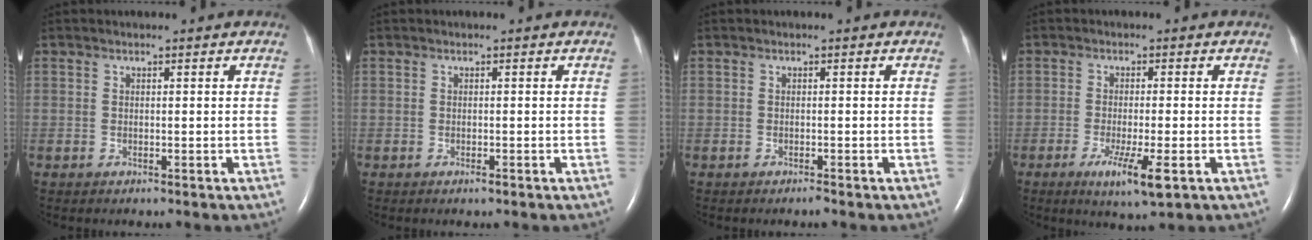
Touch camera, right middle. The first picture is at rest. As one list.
[{"total": 0.5, "force": [-0.3, 0.1, 0.4], "torque": [-0.008, -0.001, -0.004]}, {"total": 0.5, "force": [-0.5, 0.0, 0.2], "torque": [-0.007, -0.001, -0.007]}, {"total": 6.1, "force": [-2.8, 0.5, 5.4], "torque": [-0.098, -0.016, -0.043]}]